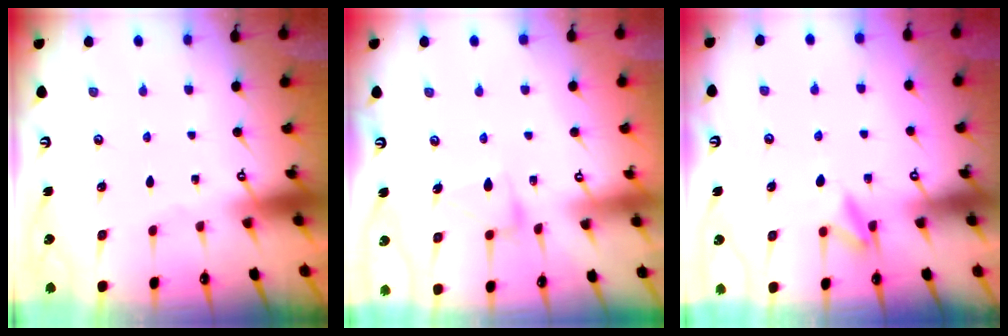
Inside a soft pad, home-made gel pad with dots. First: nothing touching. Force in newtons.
{"total": 12.5, "press": 12.5, "slide": 0.7}
{"total": 9.0, "press": 9.0, "slide": 1.1}